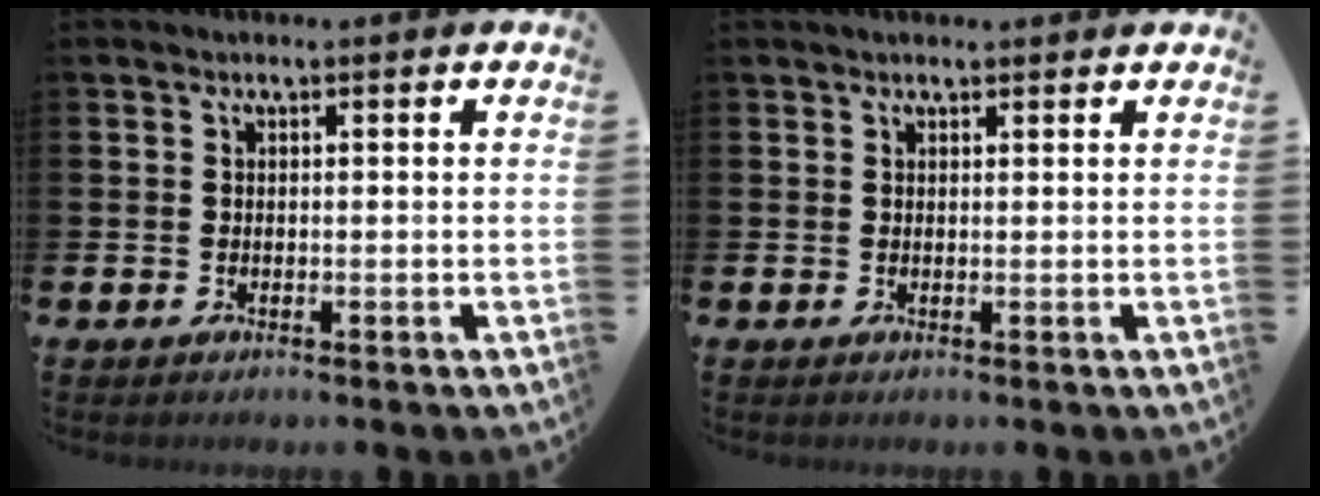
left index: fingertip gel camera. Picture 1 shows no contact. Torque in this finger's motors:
{"motor_torque": [-0.76, -1.38, -0.07, 0.08]}